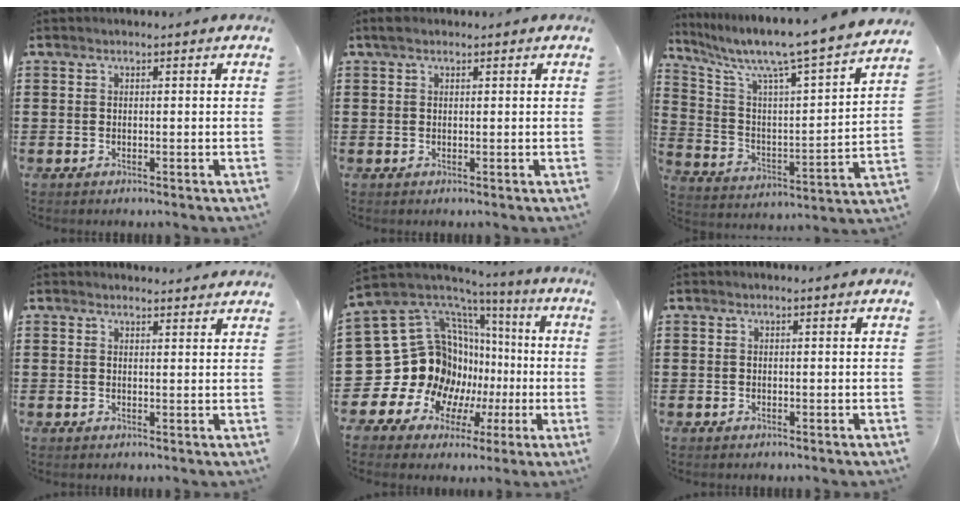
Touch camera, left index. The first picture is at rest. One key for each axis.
{"total": 1.1, "fx": 0.7, "fy": 0.5, "fz": 0.7, "tx": -0.015, "ty": 0.005, "tz": 0.013}
{"total": 8.4, "fx": 7.0, "fy": -0.2, "fz": 4.6, "tx": -0.121, "ty": -0.064, "tz": 0.107}
{"total": 1.7, "fx": 1.7, "fy": 0.3, "fz": 0.1, "tx": -0.005, "ty": 0.001, "tz": 0.033}
{"total": 18.4, "fx": -1.8, "fy": 16.4, "fz": 8.1, "tx": -0.213, "ty": -0.044, "tz": 0.015}
{"total": 0.0}